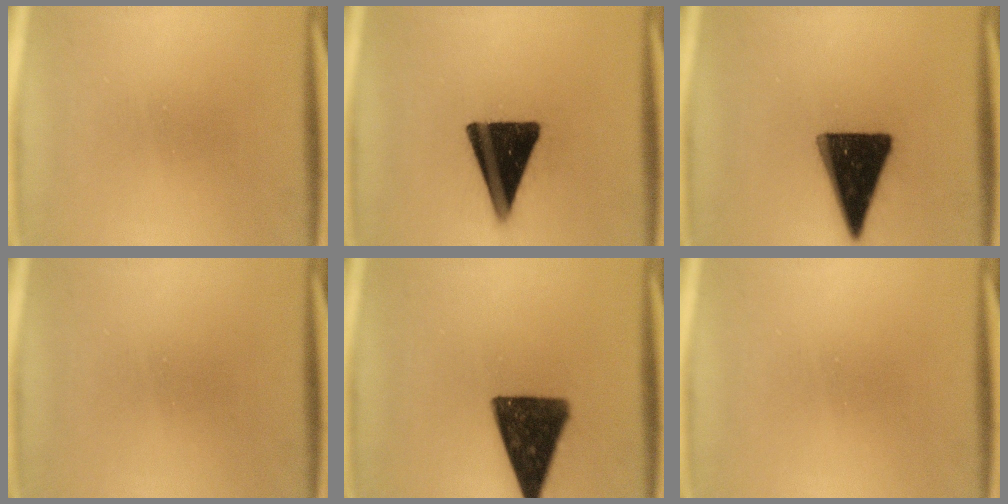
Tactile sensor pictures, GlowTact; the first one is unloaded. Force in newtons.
{"total": 17.4}
{"total": 18.2}
{"total": 0.0}
{"total": 15.4}
{"total": 0.0}